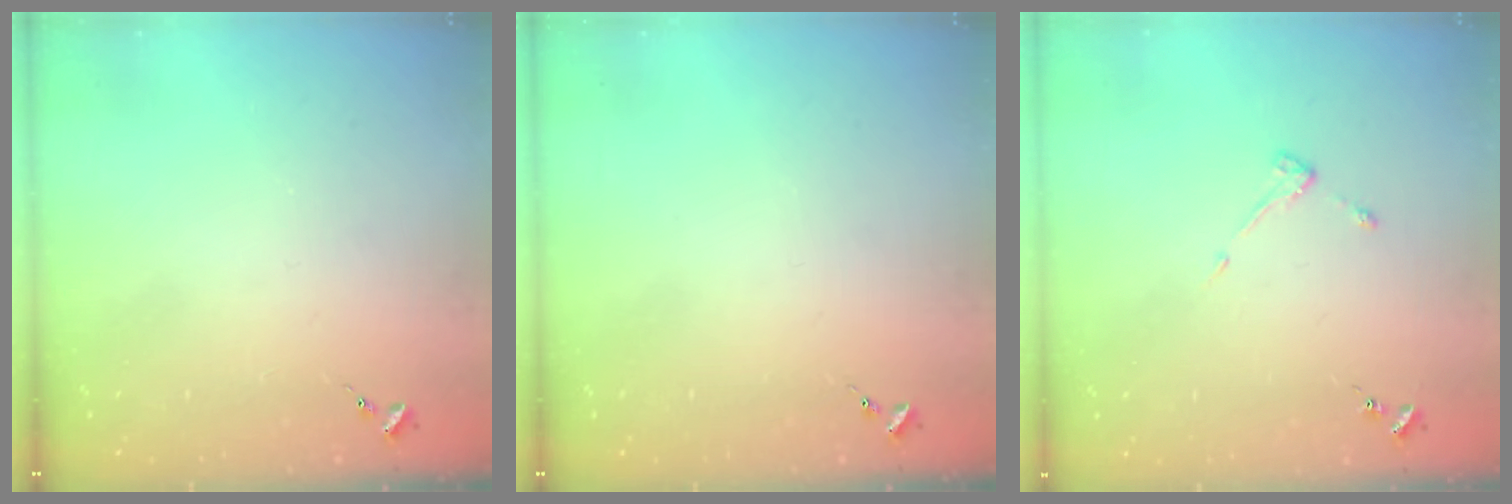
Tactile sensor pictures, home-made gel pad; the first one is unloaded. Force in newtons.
{"total": 0.0}
{"total": 2.9, "press": 2.9, "slide": 0.5}